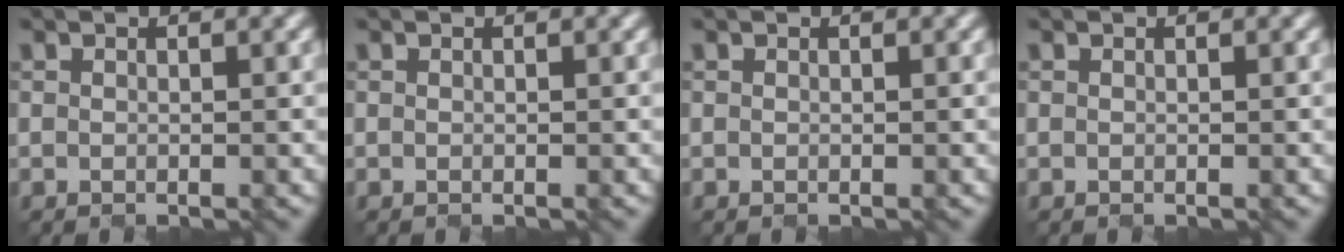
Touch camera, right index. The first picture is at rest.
{"total": 0.0}
{"total": 0.0}
{"total": 0.0}